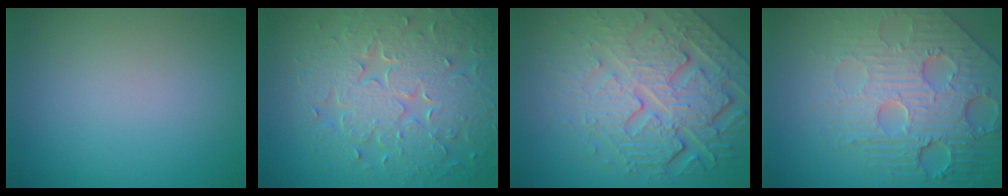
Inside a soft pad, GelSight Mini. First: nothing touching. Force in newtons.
{"total": 8.9, "press": 6.3, "slide": 6.3}
{"total": 8.0, "press": 5.9, "slide": 5.4}
{"total": 8.2, "press": 5.9, "slide": 5.7}